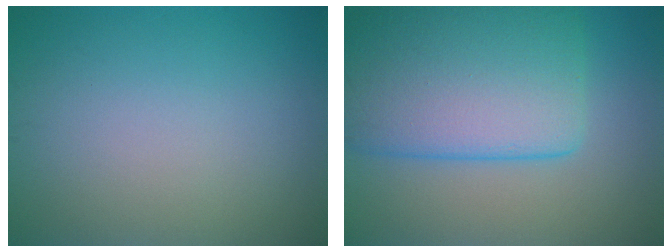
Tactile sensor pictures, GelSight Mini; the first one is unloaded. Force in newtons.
{"total": 10.9, "press": 10.9, "slide": 0.4}